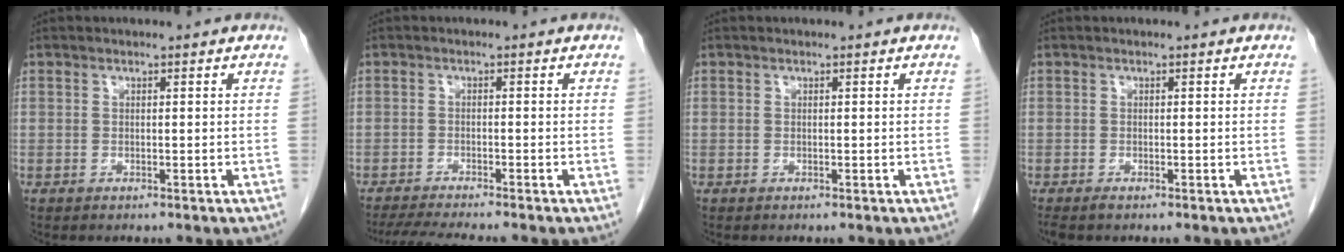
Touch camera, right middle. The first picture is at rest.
{"total": 6.6, "force": [-5.8, -0.5, 2.9], "torque": [-0.045, -0.018, -0.096]}
{"total": 0.0}
{"total": 1.0, "force": [-0.9, 0.2, 0.5], "torque": [-0.013, -0.004, -0.014]}